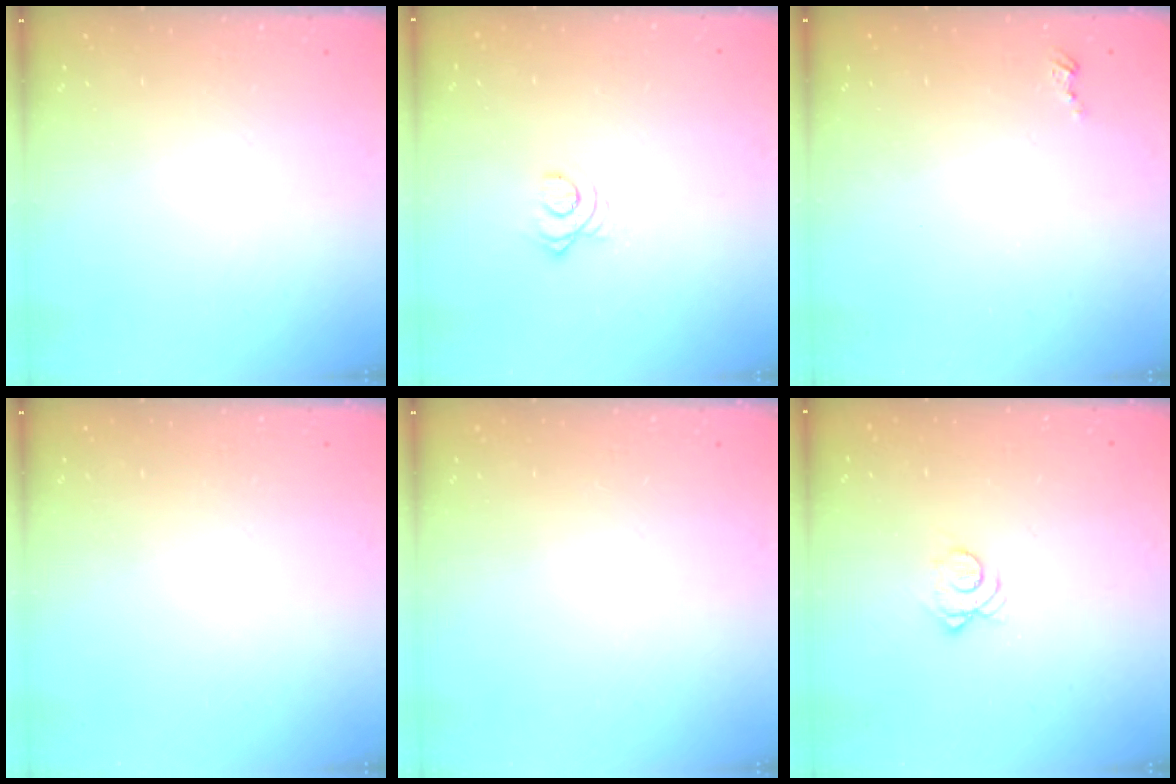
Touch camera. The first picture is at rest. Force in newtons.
{"total": 2.2, "press": 2.2, "slide": 0.3}
{"total": 2.5, "press": 2.5, "slide": 0.3}
{"total": 0.0}
{"total": 0.0}
{"total": 4.6, "press": 4.6, "slide": 0.4}